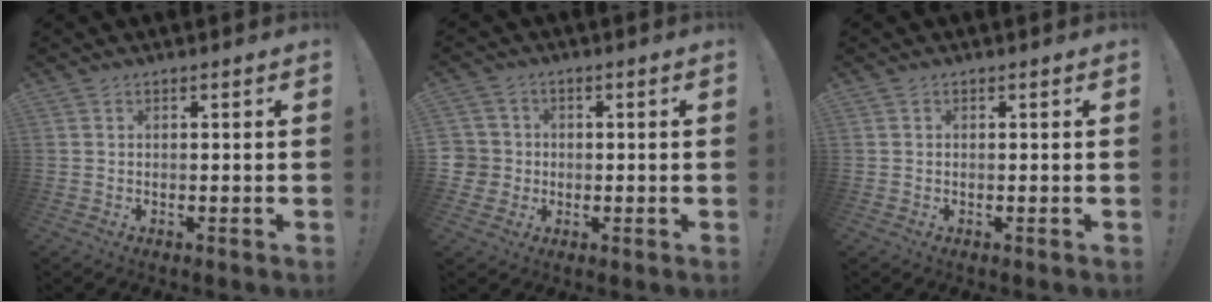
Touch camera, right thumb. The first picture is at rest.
{"total": 5.1, "force": [-0.2, 5.0, 1.1], "torque": [-0.024, 0.006, 0.000]}
{"total": 0.0}